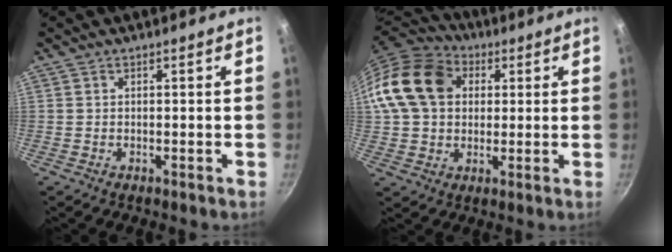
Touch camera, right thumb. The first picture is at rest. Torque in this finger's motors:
{"motor_torque": [0.95, 1.85, 0.80, -0.66, 0.20]}